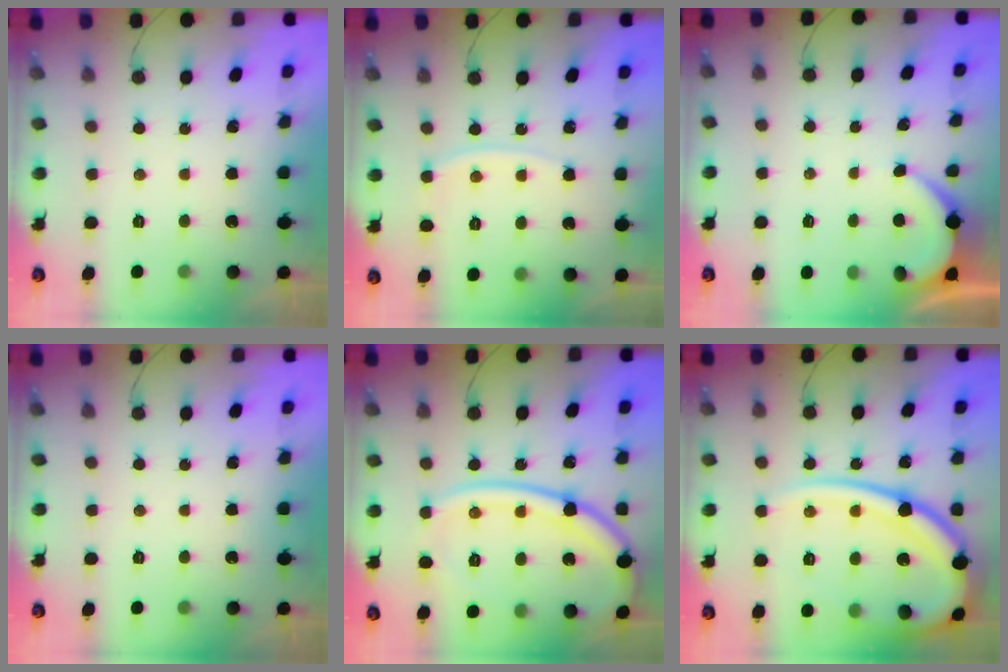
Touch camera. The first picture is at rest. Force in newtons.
{"total": 6.1, "press": 6.0, "slide": 0.8}
{"total": 2.6, "press": 2.6, "slide": 0.4}
{"total": 0.0}
{"total": 19.9, "press": 19.8, "slide": 2.3}
{"total": 23.3, "press": 23.1, "slide": 2.6}